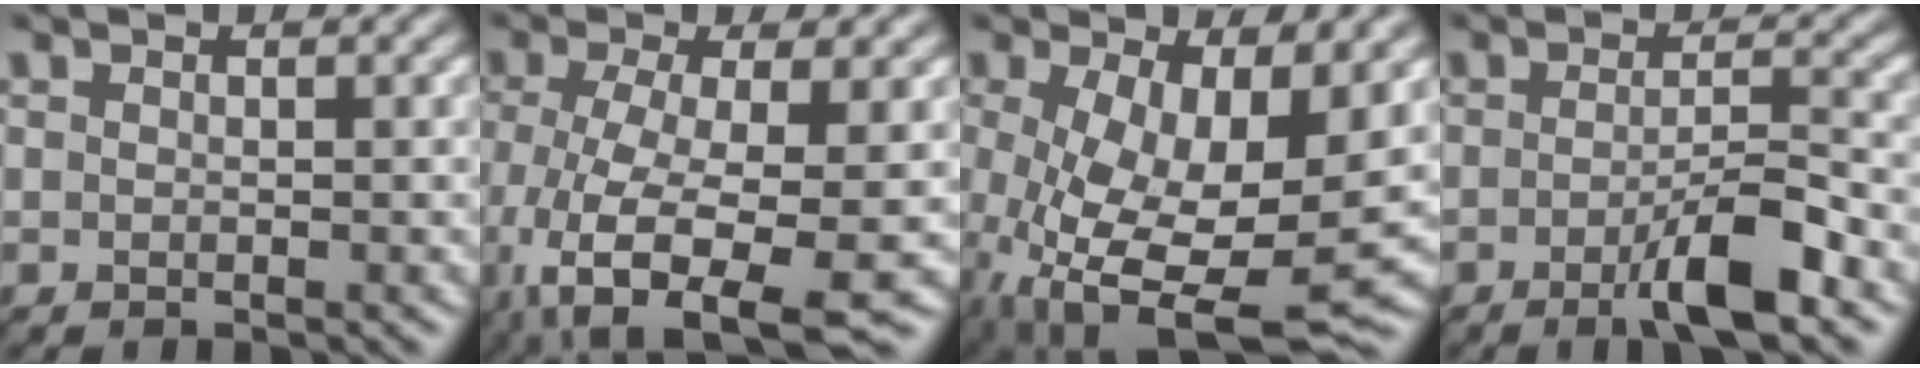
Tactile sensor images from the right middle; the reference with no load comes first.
{"total": 10.3, "force": [-4.2, 3.4, 8.8], "torque": [-0.176, -0.029, -0.066]}
{"total": 11.0, "force": [-2.0, 4.4, 9.9], "torque": [-0.185, -0.024, -0.021]}
{"total": 5.0, "force": [-2.3, 0.7, 4.3], "torque": [-0.074, 0.002, -0.044]}